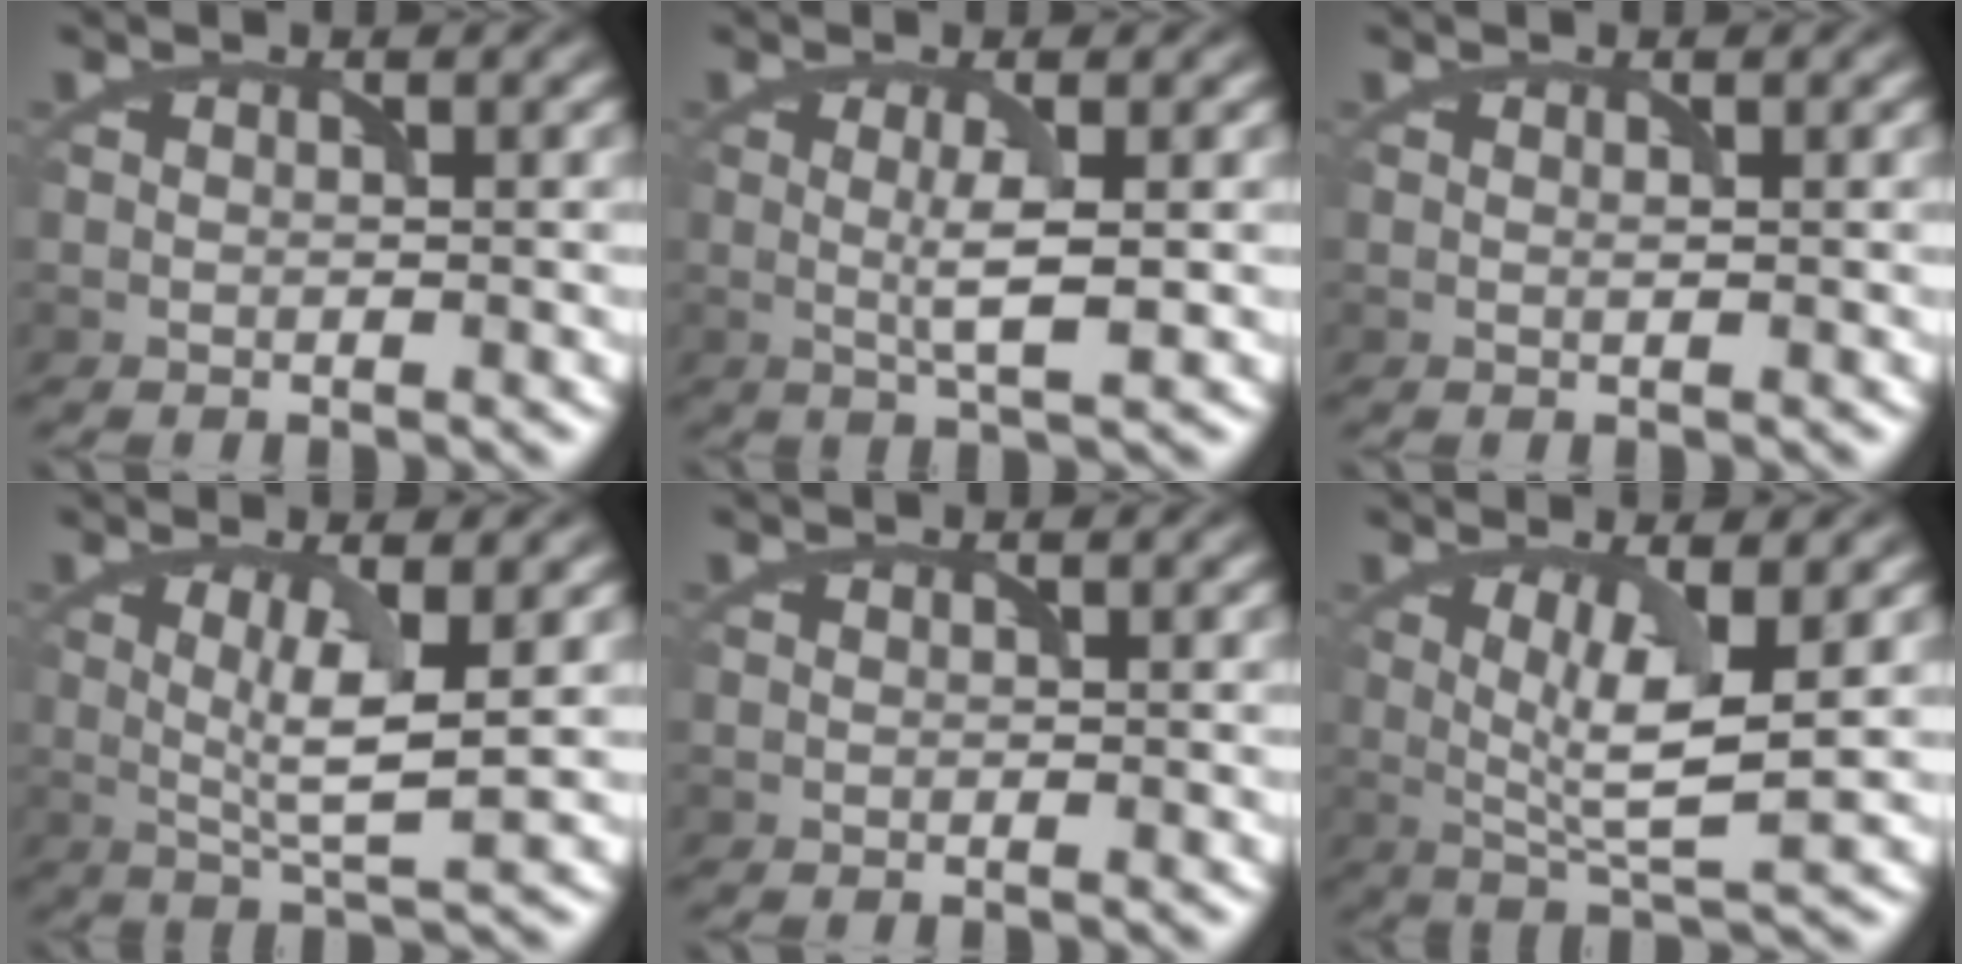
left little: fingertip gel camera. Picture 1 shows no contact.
{"total": 2.7, "force": [0.0, 0.4, 2.7], "torque": [-0.047, -0.001, 0.005]}
{"total": 0.0}
{"total": 4.4, "force": [0.4, 1.0, 4.3], "torque": [-0.081, -0.002, 0.013]}
{"total": 0.0}
{"total": 5.3, "force": [0.5, 1.4, 5.1], "torque": [-0.092, -0.006, 0.016]}